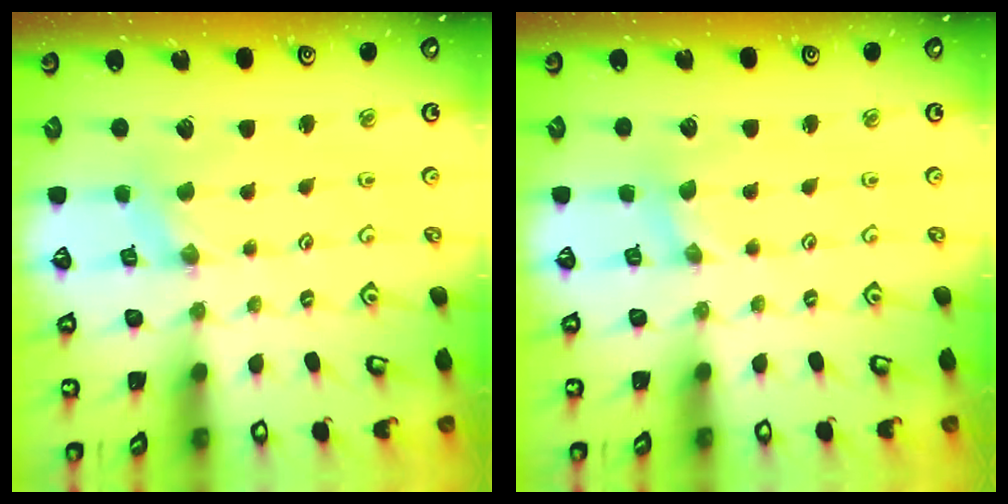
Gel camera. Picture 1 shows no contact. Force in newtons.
{"total": 0.0}